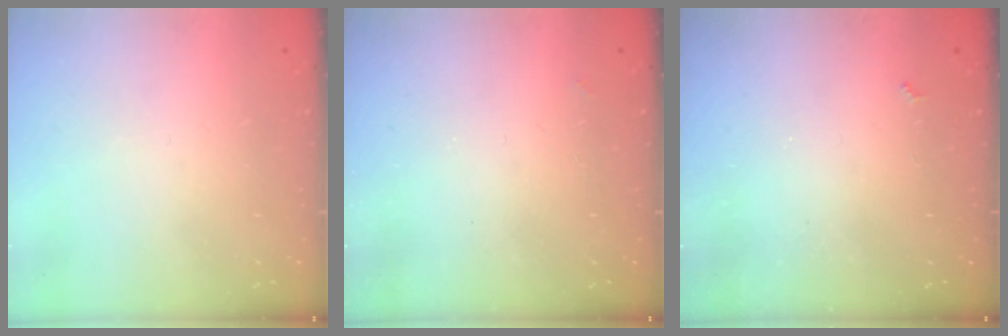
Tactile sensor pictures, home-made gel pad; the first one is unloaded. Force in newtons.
{"total": 1.1, "press": 1.0, "slide": 0.3}
{"total": 2.3, "press": 2.3, "slide": 0.4}